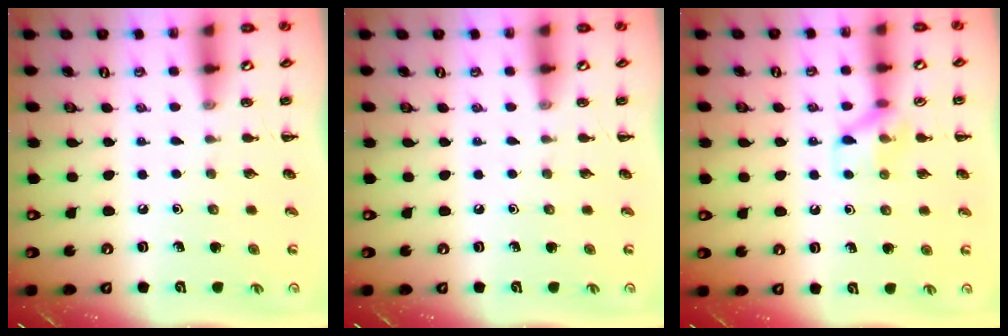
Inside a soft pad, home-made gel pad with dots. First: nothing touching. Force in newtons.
{"total": 0.0}
{"total": 8.3, "press": 8.2, "slide": 1.2}